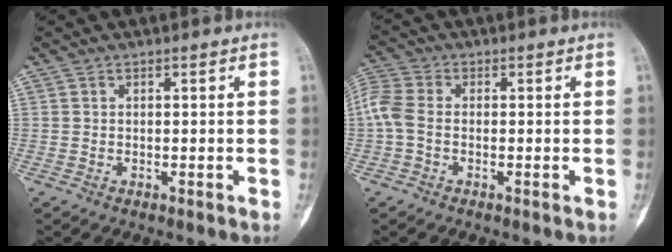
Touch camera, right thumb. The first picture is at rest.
{"total": 5.7, "force": [-0.6, 3.8, 4.2], "torque": [-0.106, 0.012, -0.023]}